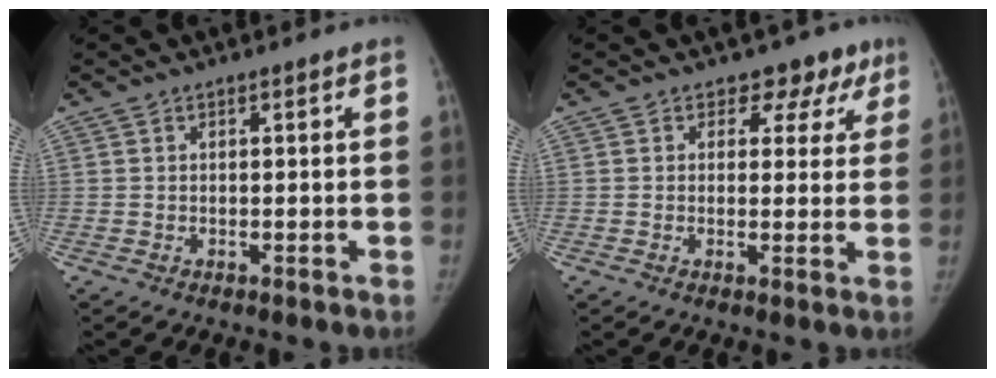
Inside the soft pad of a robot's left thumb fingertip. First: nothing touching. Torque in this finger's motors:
{"motor_torque": [0.15, 0.48, -0.12, -0.42, 0.00]}